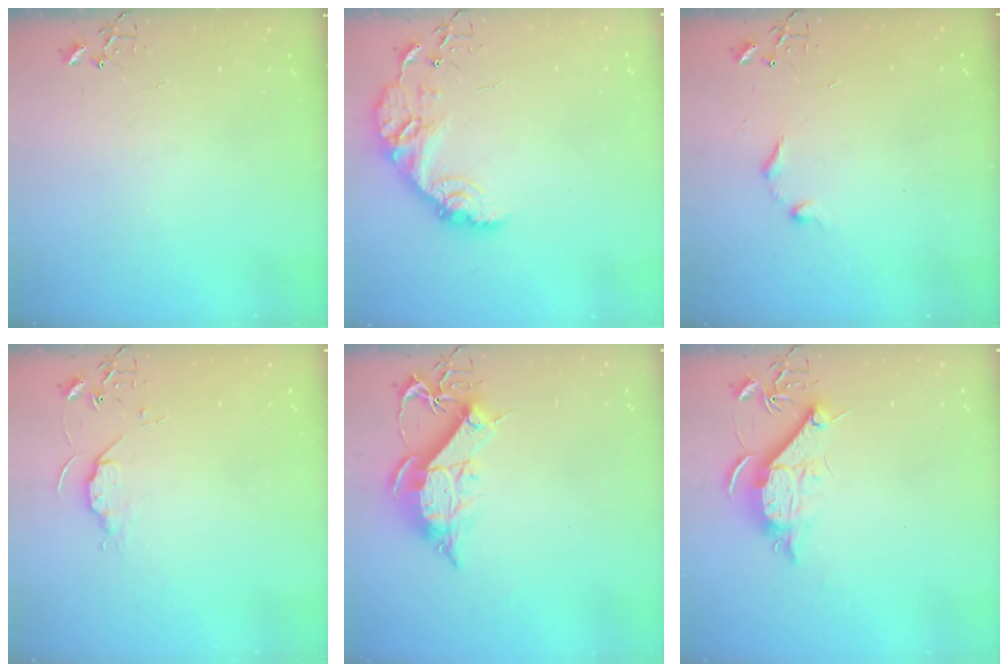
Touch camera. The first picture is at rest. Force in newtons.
{"total": 14.5, "press": 14.5, "slide": 1.0}
{"total": 7.1, "press": 7.1, "slide": 0.8}
{"total": 5.7, "press": 5.6, "slide": 0.8}
{"total": 13.0, "press": 12.9, "slide": 1.5}
{"total": 12.0, "press": 12.0, "slide": 0.6}